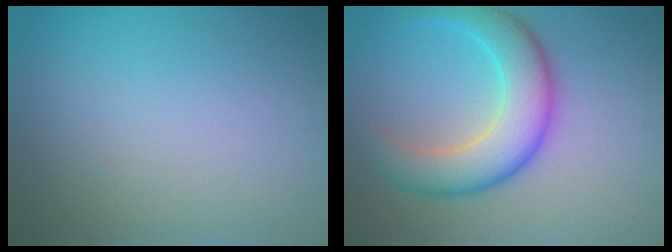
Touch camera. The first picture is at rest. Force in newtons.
{"total": 6.9, "press": 6.9, "slide": 0.1}